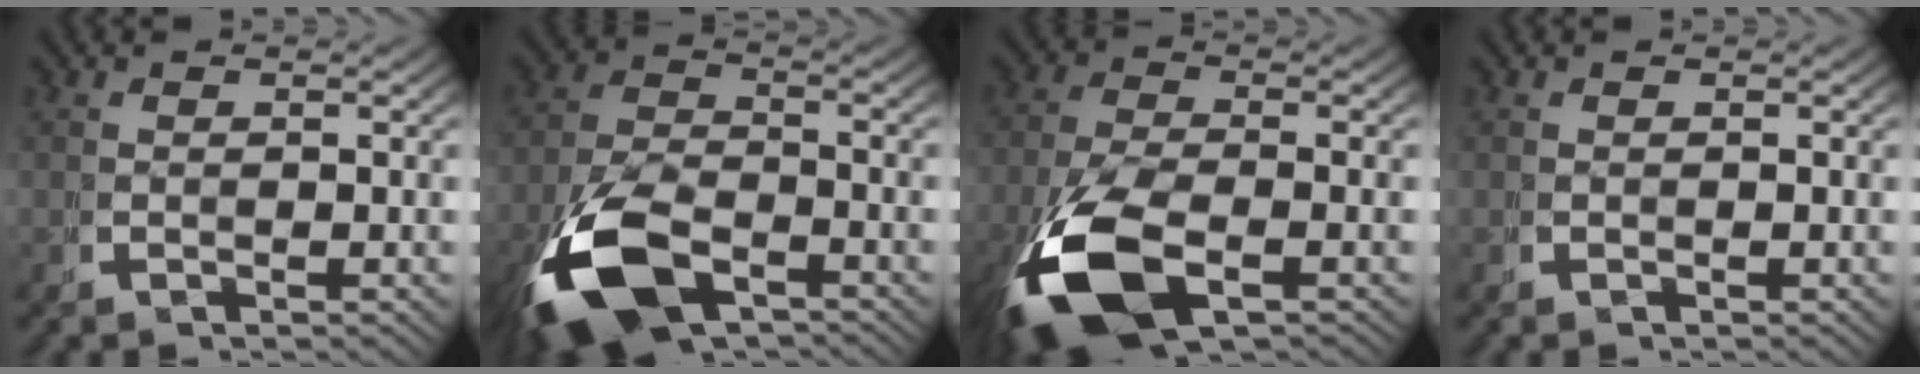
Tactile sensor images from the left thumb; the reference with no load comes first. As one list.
[{"total": 10.0, "force": [-4.7, 5.9, 6.6], "torque": [-0.140, -0.029, -0.068]}, {"total": 10.0, "force": [-3.4, 5.3, 7.7], "torque": [-0.180, -0.033, -0.040]}, {"total": 0.0}]